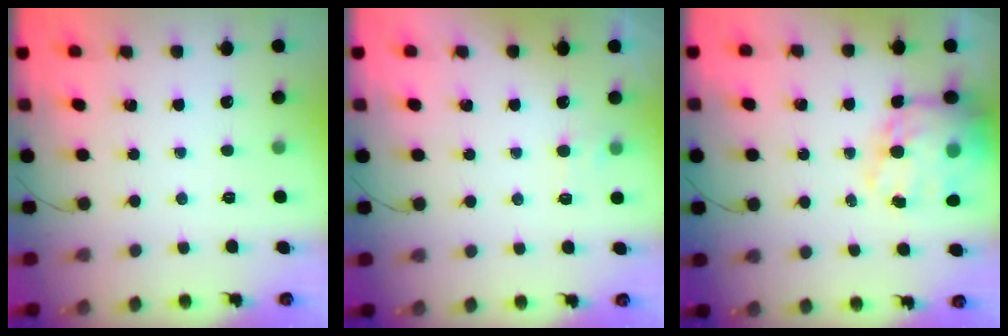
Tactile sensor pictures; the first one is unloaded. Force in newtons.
{"total": 4.9, "press": 4.7, "slide": 1.4}
{"total": 20.5, "press": 20.0, "slide": 4.6}